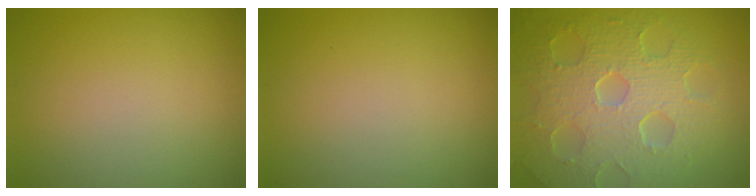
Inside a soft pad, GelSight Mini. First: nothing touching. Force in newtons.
{"total": 0.0}
{"total": 8.6, "press": 6.1, "slide": 6.1}